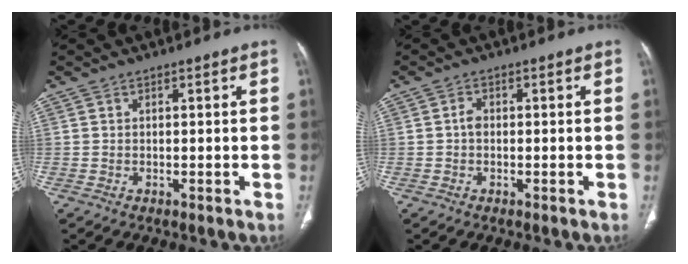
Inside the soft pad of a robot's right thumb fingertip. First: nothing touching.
{"total": 1.5, "force": [-0.2, 1.1, 1.0], "torque": [-0.011, 0.004, -0.008]}